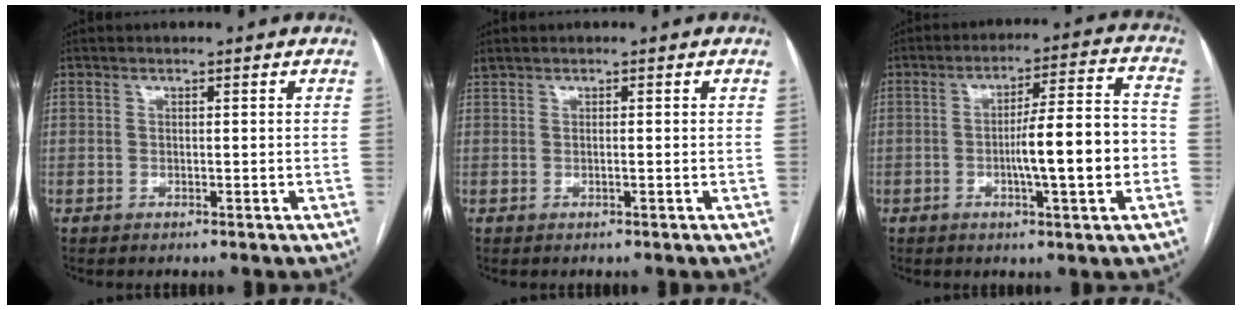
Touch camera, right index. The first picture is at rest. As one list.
[{"total": 0.8, "force": [0.4, 0.0, 0.8], "torque": [-0.026, 0.015, 0.013]}, {"total": 11.4, "force": [-2.4, 1.0, 11.1], "torque": [-0.171, 0.013, -0.037]}]